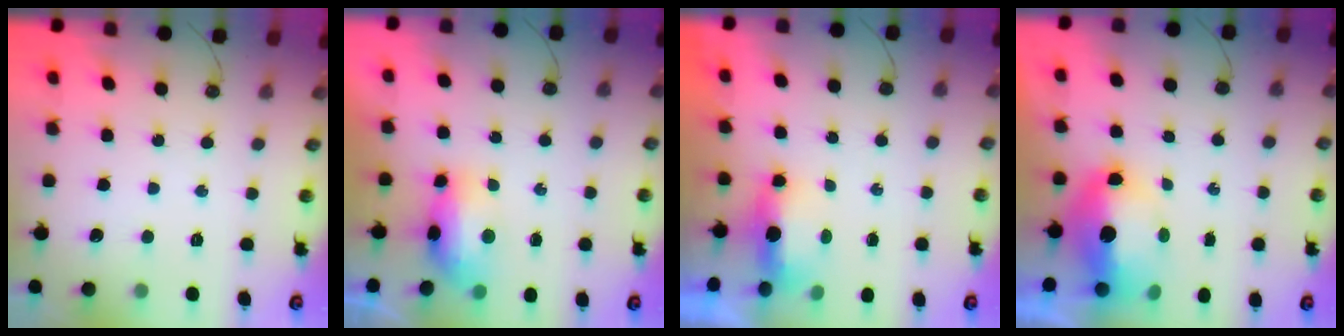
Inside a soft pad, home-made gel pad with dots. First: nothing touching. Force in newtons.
{"total": 10.1, "press": 9.1, "slide": 4.4}
{"total": 5.2, "press": 5.0, "slide": 1.4}
{"total": 9.7, "press": 9.6, "slide": 1.0}